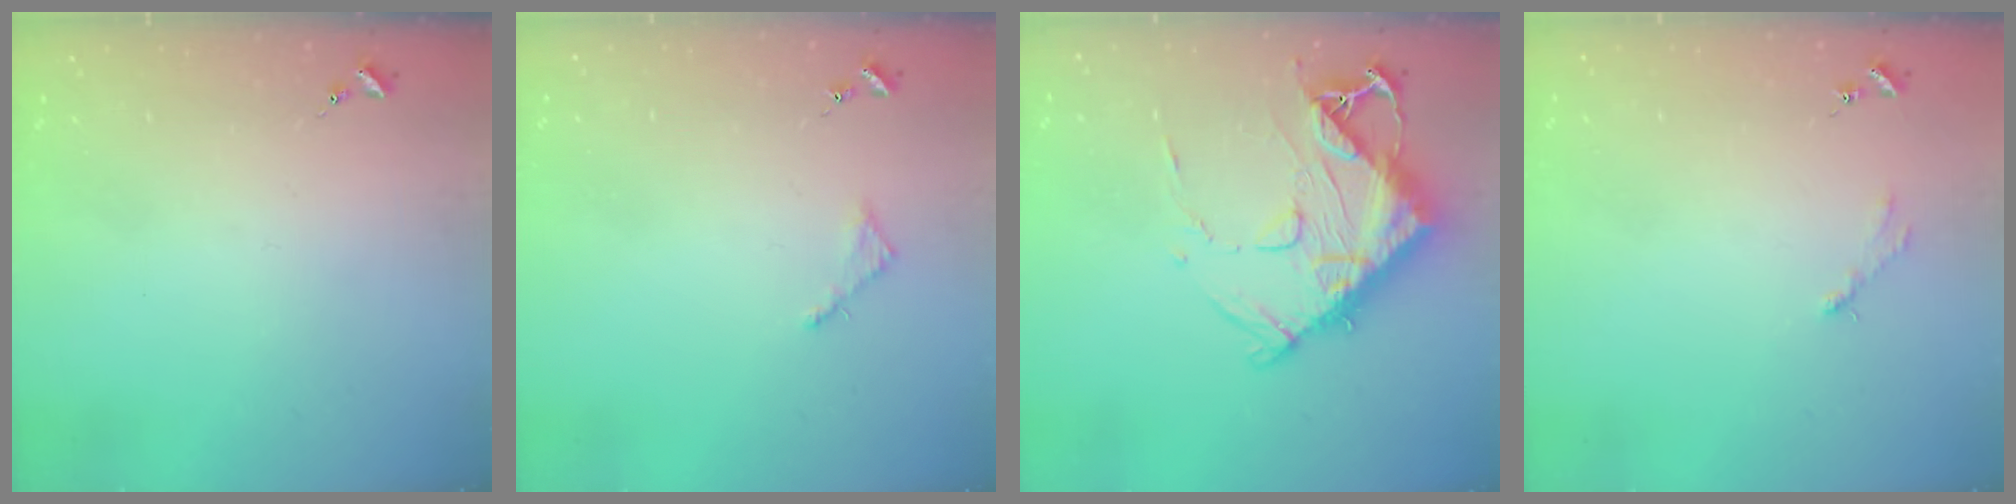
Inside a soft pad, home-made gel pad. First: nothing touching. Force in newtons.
{"total": 2.8, "press": 2.7, "slide": 0.3}
{"total": 15.6, "press": 15.6, "slide": 1.1}
{"total": 2.8, "press": 2.8, "slide": 0.4}